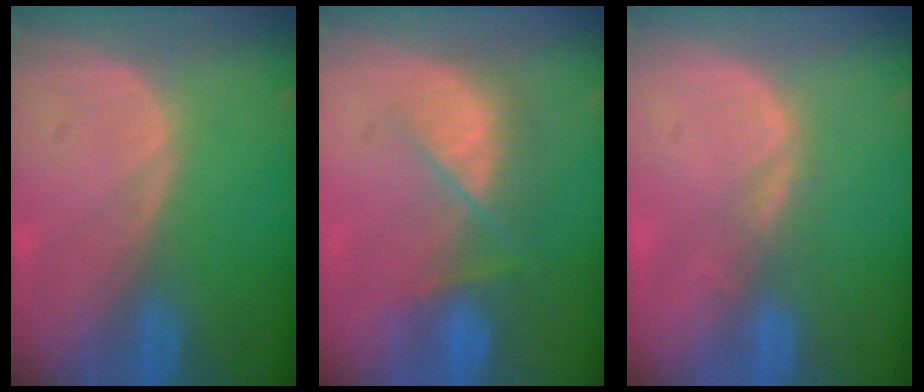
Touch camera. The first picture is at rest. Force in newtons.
{"total": 7.5, "press": 6.8, "slide": 3.2}
{"total": 2.3, "press": 1.8, "slide": 1.5}